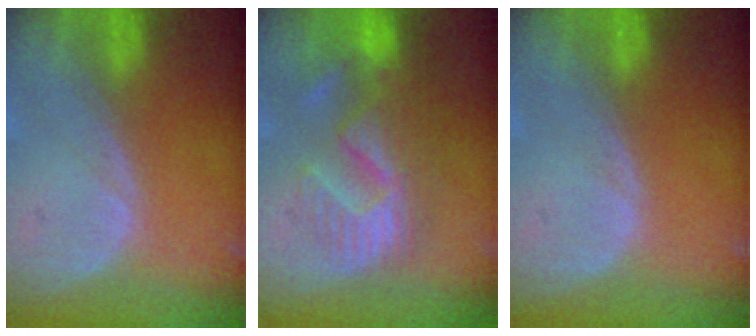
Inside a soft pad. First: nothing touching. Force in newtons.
{"total": 11.0, "press": 9.6, "slide": 5.2}
{"total": 0.0}